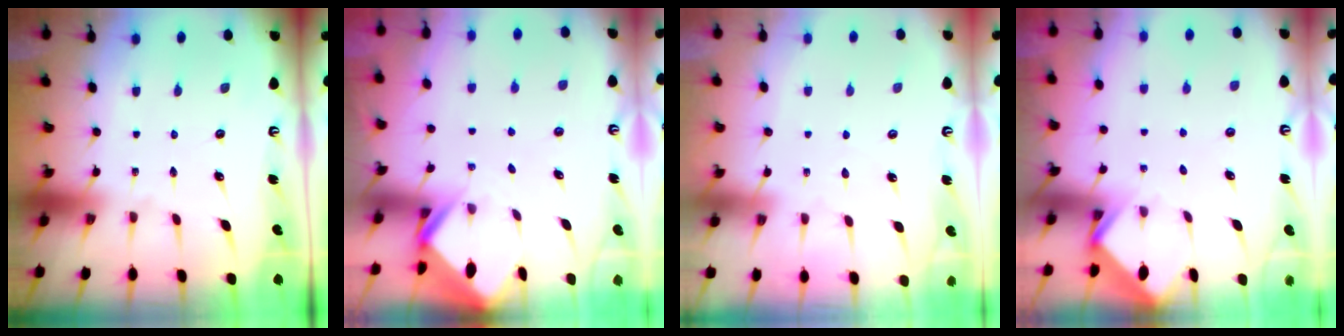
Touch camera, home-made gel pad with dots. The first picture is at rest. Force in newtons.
{"total": 2.6, "press": 2.6, "slide": 0.2}
{"total": 2.2, "press": 2.2, "slide": 0.3}
{"total": 3.5, "press": 3.5, "slide": 0.5}